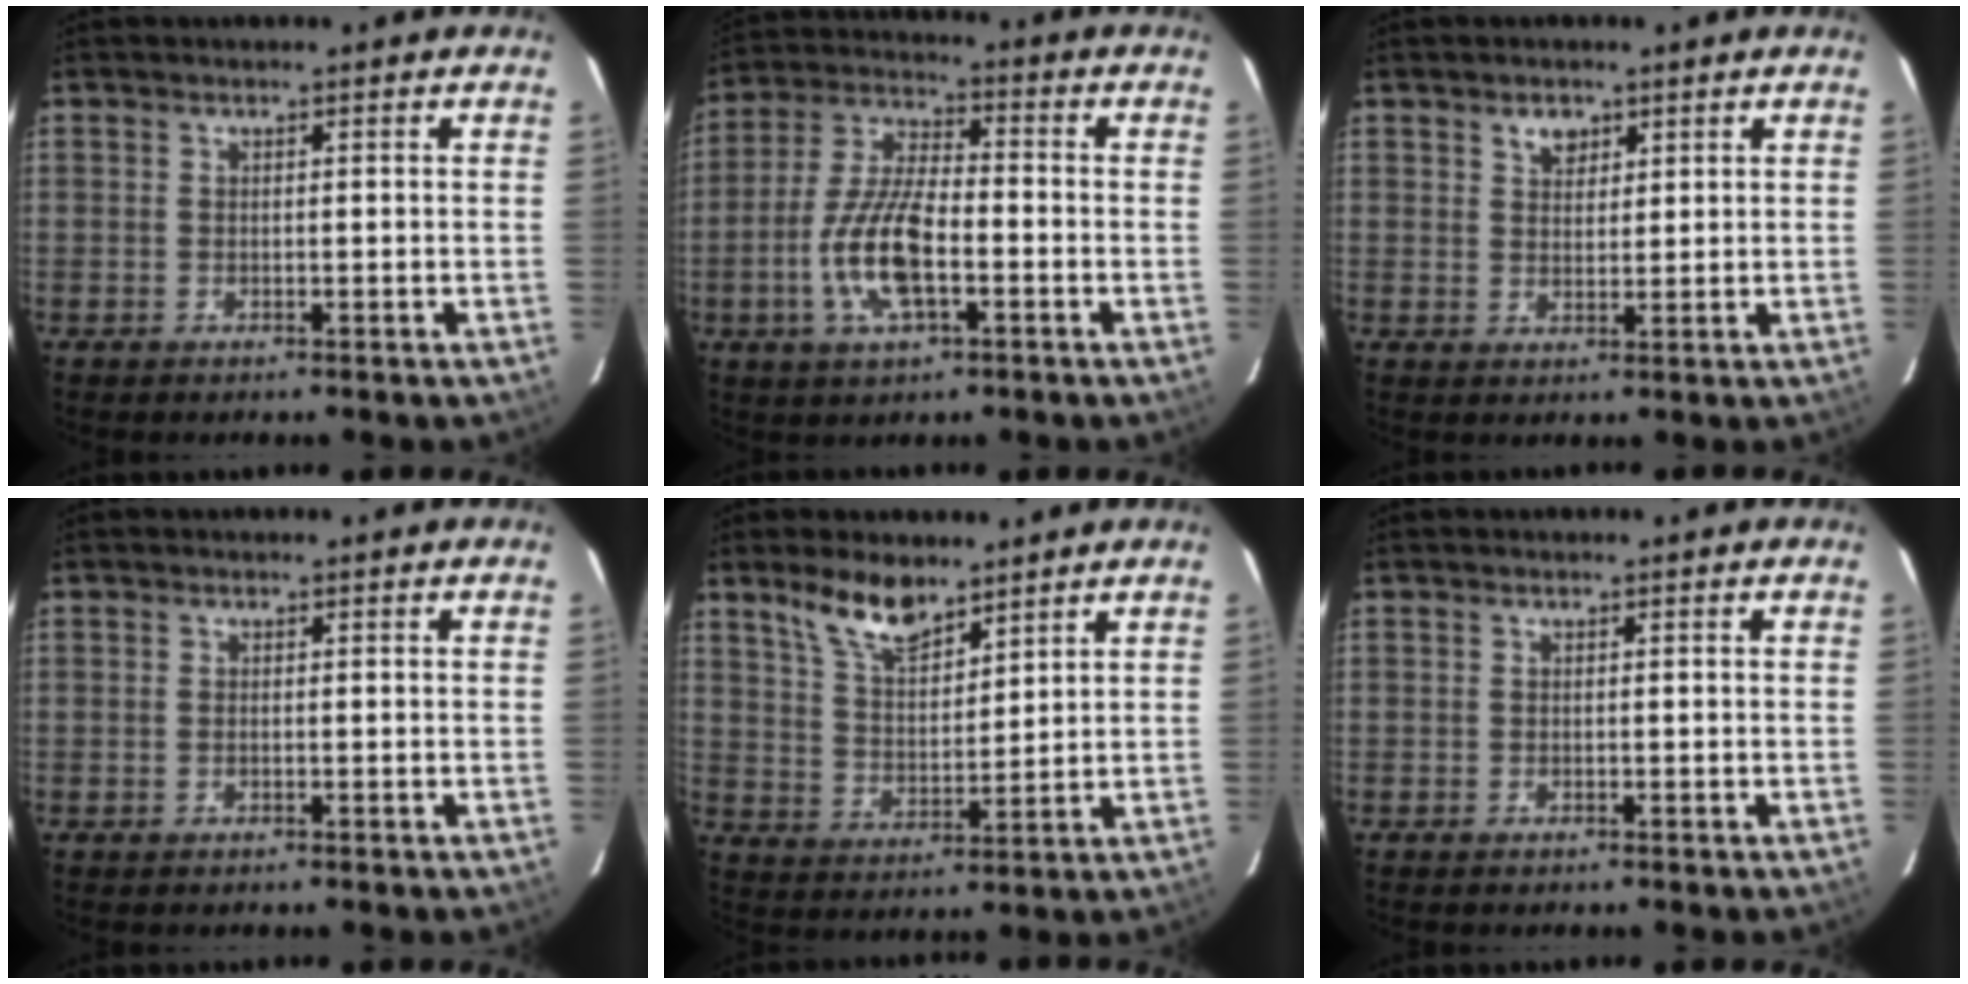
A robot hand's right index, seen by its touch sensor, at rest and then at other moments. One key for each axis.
{"total": 12.4, "fx": -4.0, "fy": 4.5, "fz": 10.8, "tx": -0.229, "ty": 0.000, "tz": -0.076}
{"total": 3.1, "fx": 1.8, "fy": 2.1, "fz": 1.3, "tx": -0.014, "ty": 0.007, "tz": 0.033}
{"total": 0.0}
{"total": 8.6, "fx": 6.5, "fy": 3.1, "fz": 4.7, "tx": -0.084, "ty": 0.006, "tz": 0.129}
{"total": 0.0}